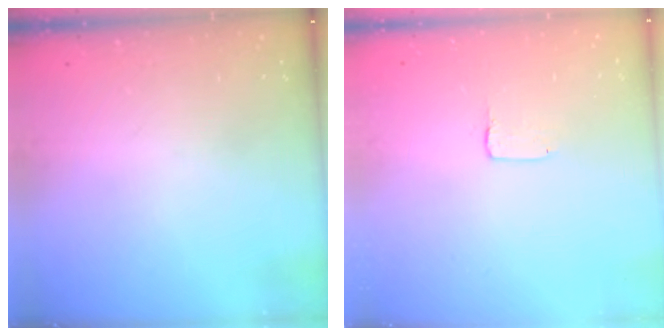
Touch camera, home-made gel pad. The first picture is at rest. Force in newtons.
{"total": 1.0, "press": 1.0, "slide": 0.1}